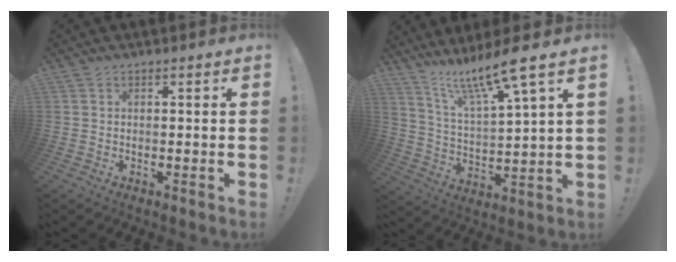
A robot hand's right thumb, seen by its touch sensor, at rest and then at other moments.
{"total": 13.8, "force": [10.5, 1.0, 8.9], "torque": [-0.172, -0.061, 0.169]}